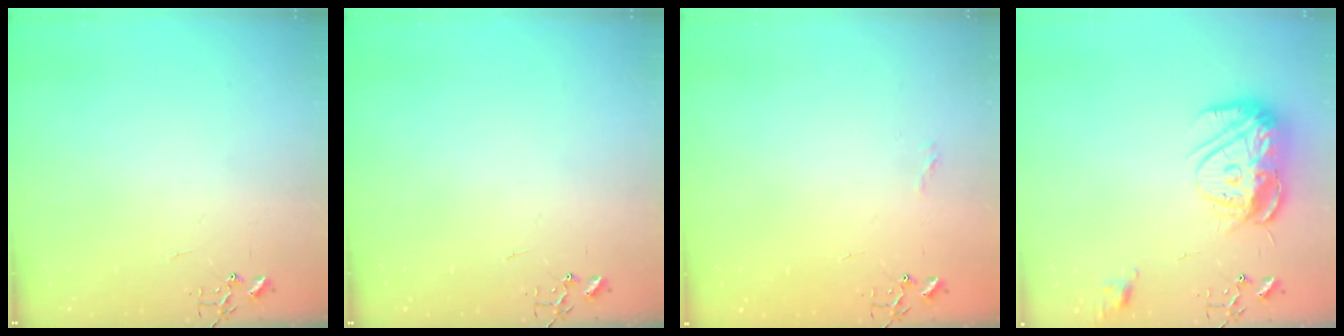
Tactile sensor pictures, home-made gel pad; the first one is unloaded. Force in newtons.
{"total": 0.0}
{"total": 6.0, "press": 5.9, "slide": 0.7}
{"total": 16.7, "press": 16.6, "slide": 1.5}